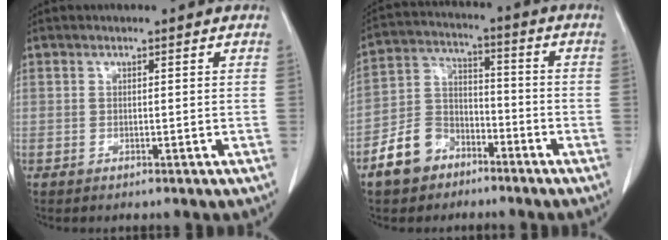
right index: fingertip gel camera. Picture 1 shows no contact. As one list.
[{"total": 9.1, "force": [-5.9, 6.3, 3.1], "torque": [-0.078, 0.016, -0.112]}]